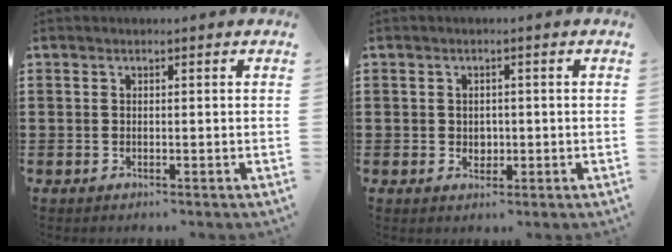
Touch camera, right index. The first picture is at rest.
{"total": 1.6, "force": [0.1, 1.3, 0.8], "torque": [-0.011, 0.001, -0.002]}